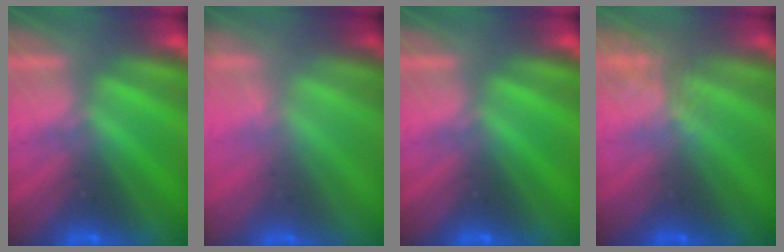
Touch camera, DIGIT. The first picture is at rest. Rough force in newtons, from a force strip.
{"total": 1.6}
{"total": 0.0}
{"total": 1.8}